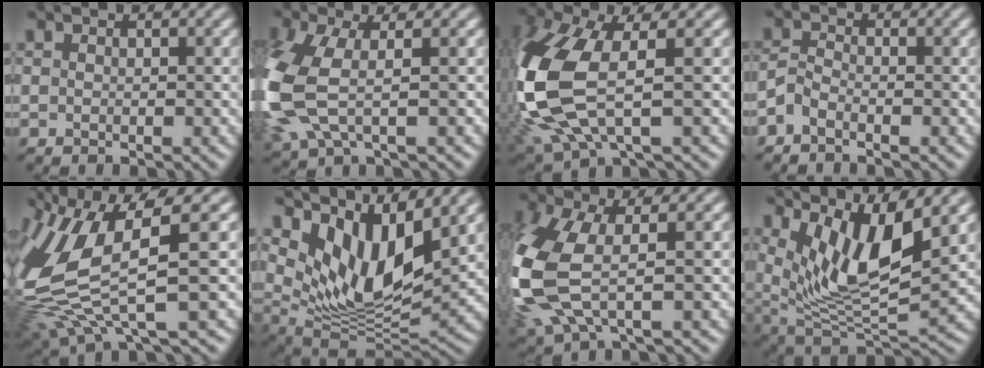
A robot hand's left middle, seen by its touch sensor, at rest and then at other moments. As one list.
[{"total": 8.0, "force": [-0.7, 4.3, 6.7], "torque": [-0.195, -0.012, -0.020]}, {"total": 11.4, "force": [-0.4, 5.4, 10.0], "torque": [-0.270, -0.021, -0.007]}, {"total": 1.8, "force": [-1.5, 0.6, 0.7], "torque": [-0.021, 0.007, -0.041]}, {"total": 9.9, "force": [0.8, 3.2, 9.4], "torque": [-0.234, -0.021, 0.026]}, {"total": 9.4, "force": [5.4, 3.5, 6.8], "torque": [-0.137, -0.014, 0.103]}, {"total": 10.1, "force": [-0.5, 5.4, 8.5], "torque": [-0.254, -0.019, -0.008]}, {"total": 7.4, "force": [3.4, 2.2, 6.2], "torque": [-0.126, -0.018, 0.067]}]